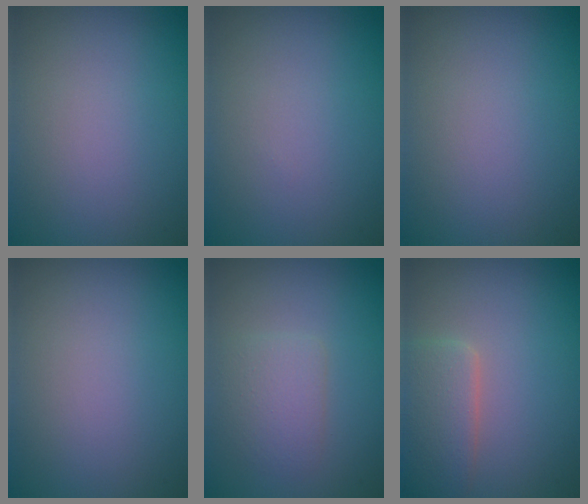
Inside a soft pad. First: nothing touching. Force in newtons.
{"total": 0.0}
{"total": 0.0}
{"total": 0.0}
{"total": 2.2, "press": 2.2, "slide": 0.1}
{"total": 3.7, "press": 3.7, "slide": 0.2}